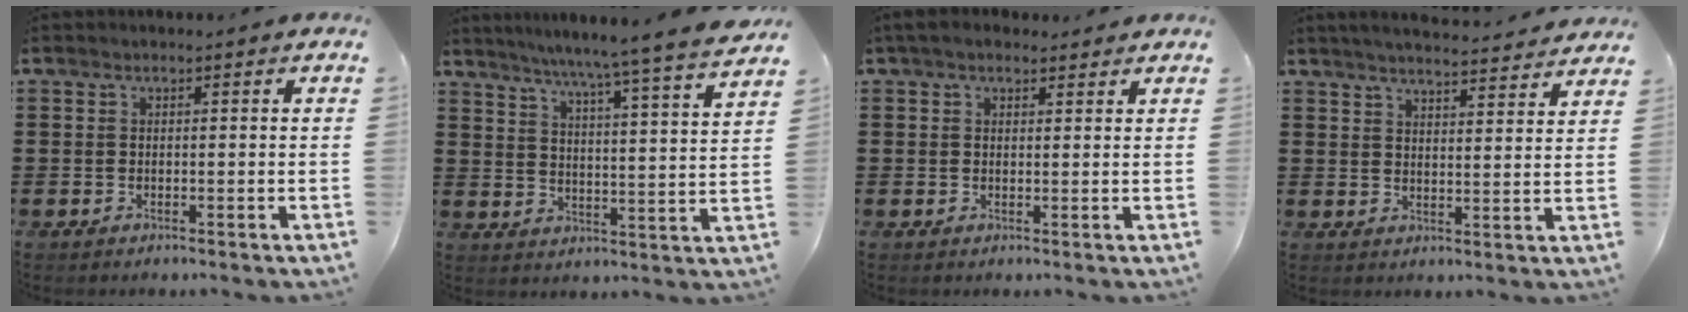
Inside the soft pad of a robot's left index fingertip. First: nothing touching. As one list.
[{"total": 6.1, "force": [5.4, -1.6, 2.4], "torque": [-0.067, -0.049, 0.085]}, {"total": 2.4, "force": [1.8, 1.4, 0.8], "torque": [-0.021, 0.007, 0.035]}, {"total": 4.1, "force": [4.0, -0.3, 0.8], "torque": [-0.030, -0.026, 0.068]}]